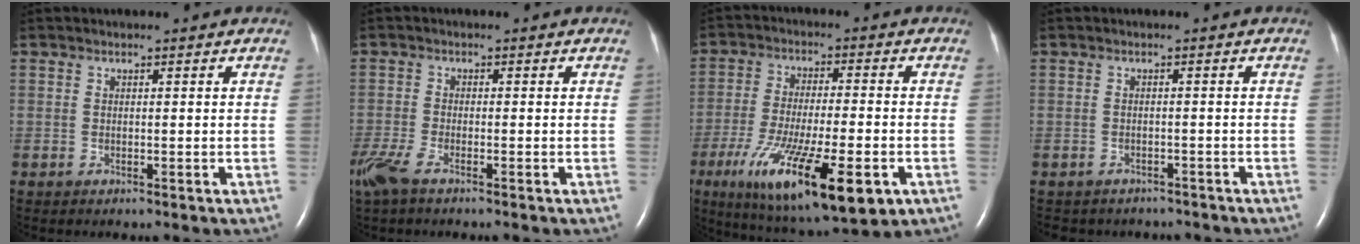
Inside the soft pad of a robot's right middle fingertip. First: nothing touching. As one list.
[{"total": 4.8, "force": [-3.4, 0.9, 3.2], "torque": [-0.076, -0.013, -0.067]}, {"total": 19.2, "force": [-8.5, 4.2, 16.7], "torque": [-0.281, -0.042, -0.130]}, {"total": 6.3, "force": [-5.7, 2.5, 0.8], "torque": [-0.015, 0.004, -0.061]}]